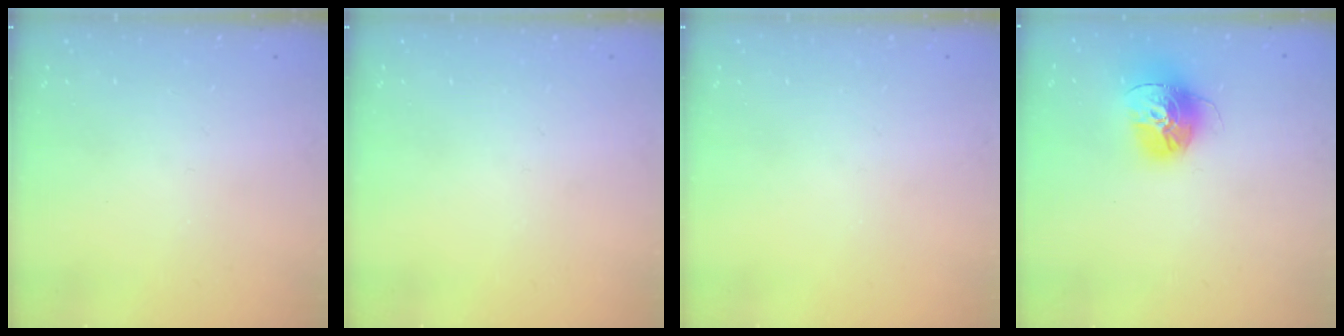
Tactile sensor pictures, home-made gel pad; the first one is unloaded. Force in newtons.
{"total": 0.0}
{"total": 0.0}
{"total": 15.3, "press": 15.2, "slide": 1.4}